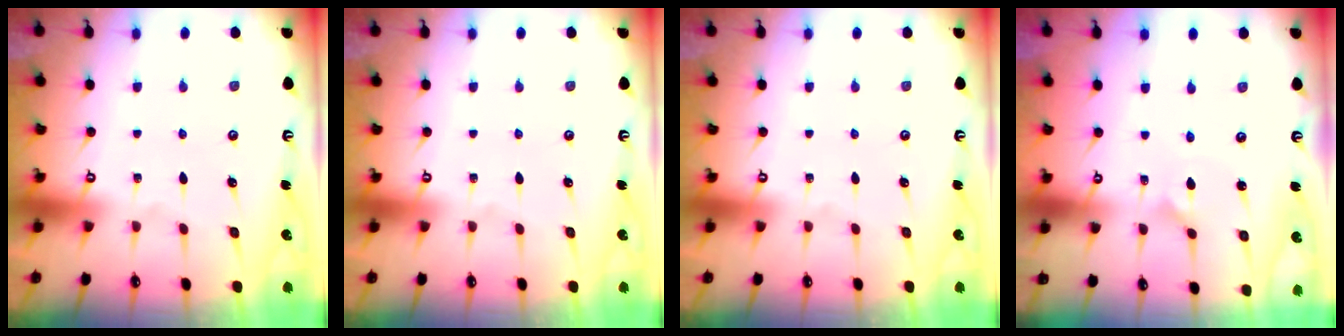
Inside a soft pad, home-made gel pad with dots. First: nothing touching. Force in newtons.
{"total": 0.0}
{"total": 0.0}
{"total": 1.4, "press": 1.3, "slide": 0.6}